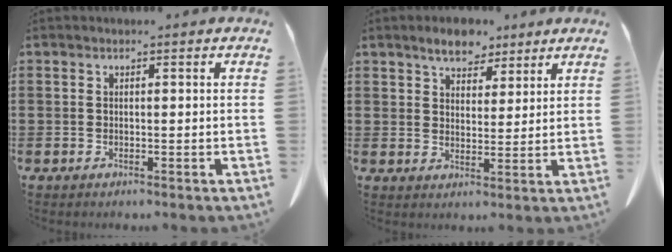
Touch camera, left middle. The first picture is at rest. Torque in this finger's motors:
{"motor_torque": [0.74, 0.46, 0.09, 0.07]}